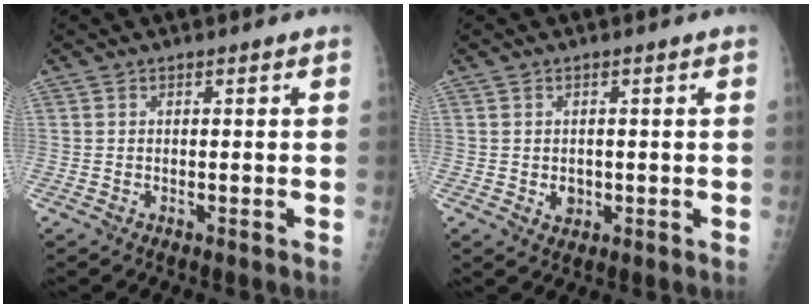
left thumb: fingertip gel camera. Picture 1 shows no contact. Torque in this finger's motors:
{"motor_torque": [0.49, 0.66, 0.31, -0.09, 0.00]}